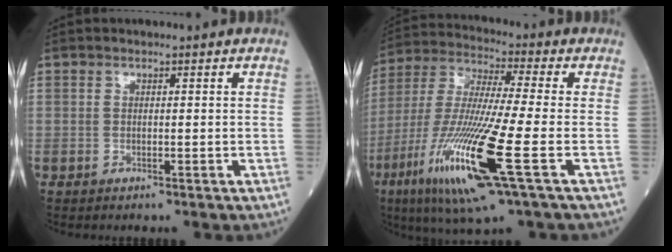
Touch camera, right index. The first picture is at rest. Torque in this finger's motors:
{"motor_torque": [1.59, -0.55, 1.05, 0.21]}